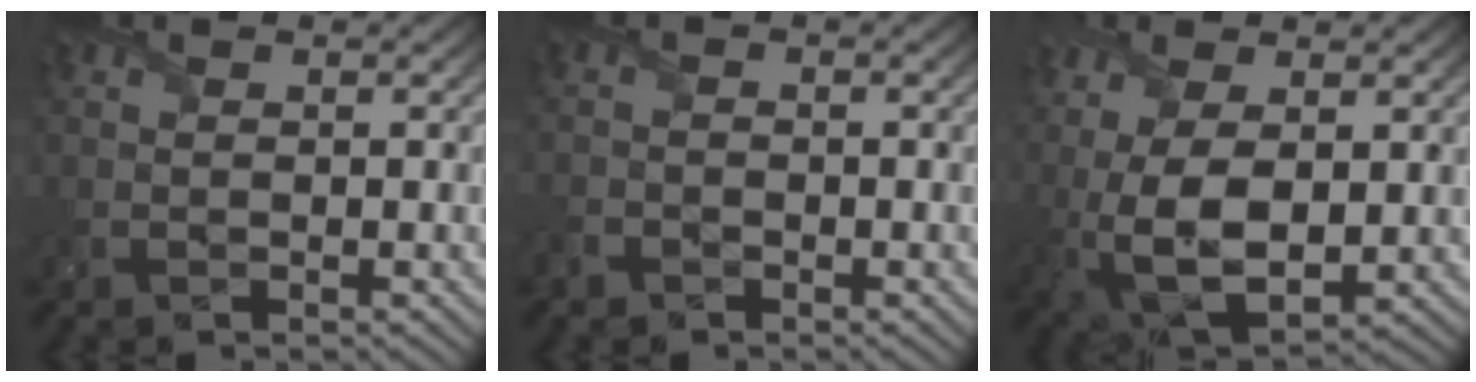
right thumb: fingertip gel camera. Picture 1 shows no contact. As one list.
[{"total": 1.6, "force": [-1.4, 0.9, 0.2], "torque": [-0.007, -0.004, -0.032]}, {"total": 8.9, "force": [0.2, 4.8, 7.5], "torque": [-0.198, -0.005, 0.014]}]